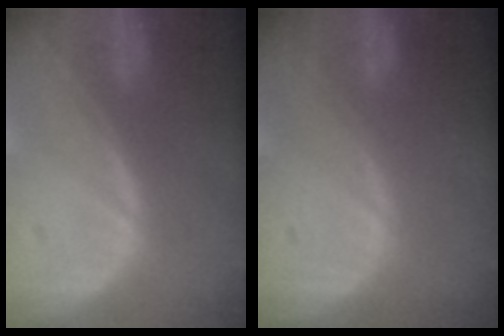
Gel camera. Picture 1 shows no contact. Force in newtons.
{"total": 0.0}